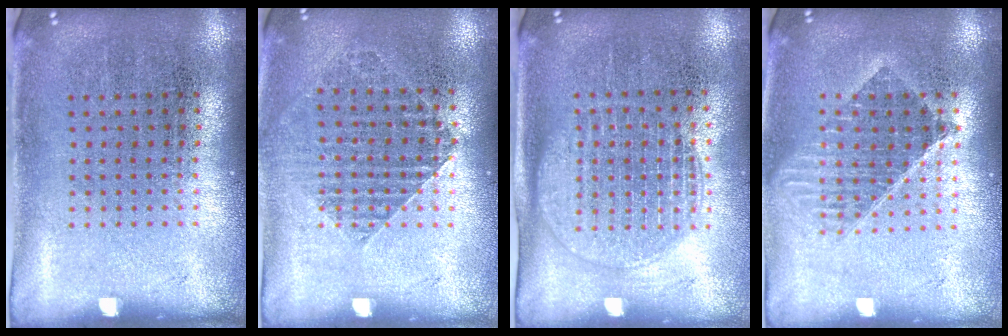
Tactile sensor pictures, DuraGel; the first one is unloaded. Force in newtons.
{"total": 1.2, "press": 1.2, "slide": 0.4}
{"total": 1.6, "press": 1.4, "slide": 0.8}
{"total": 1.5, "press": 1.3, "slide": 0.7}